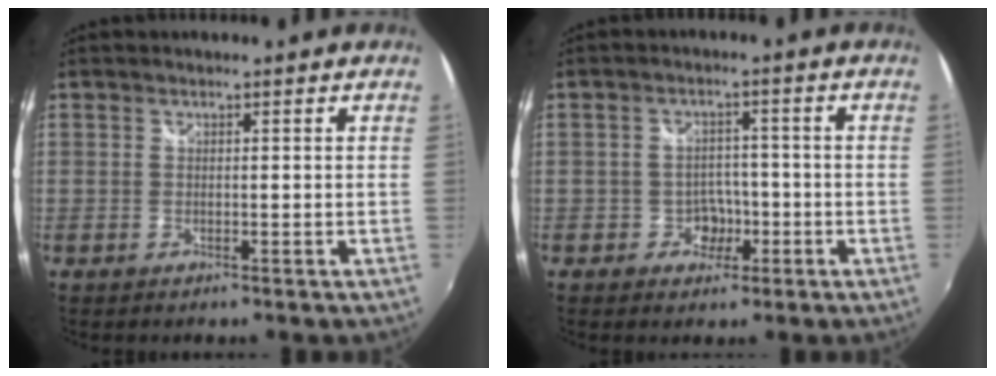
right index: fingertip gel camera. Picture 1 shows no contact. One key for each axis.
{"total": 4.0, "fx": -1.6, "fy": 3.4, "fz": 1.4, "tx": -0.031, "ty": 0.010, "tz": -0.018}